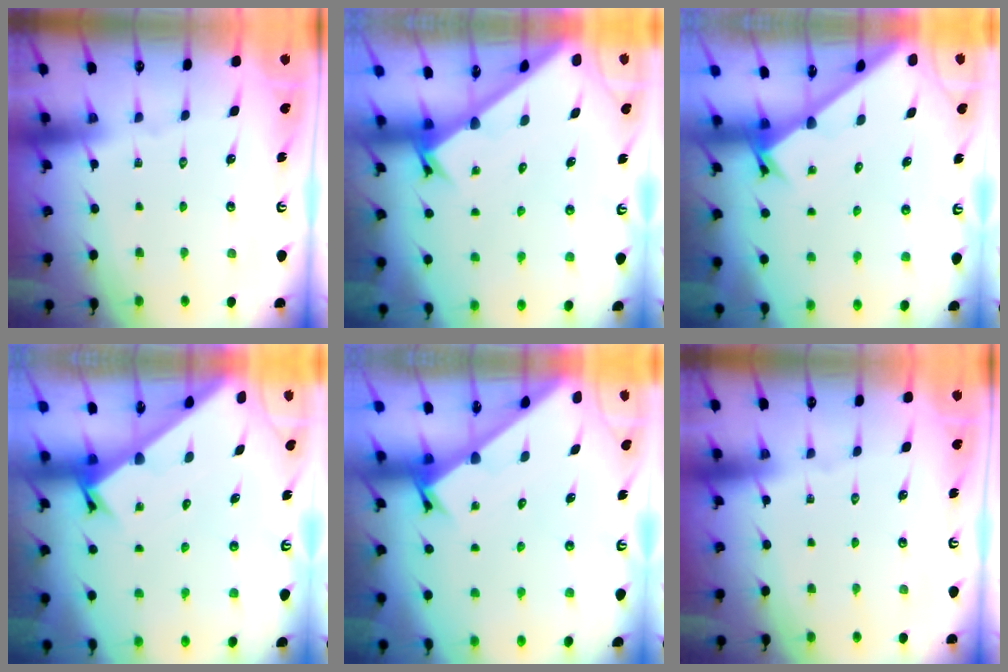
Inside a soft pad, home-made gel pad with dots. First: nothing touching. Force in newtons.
{"total": 2.5, "press": 2.5, "slide": 0.3}
{"total": 2.2, "press": 2.2, "slide": 0.1}
{"total": 2.5, "press": 2.5, "slide": 0.2}
{"total": 2.2, "press": 2.2, "slide": 0.1}
{"total": 0.0}